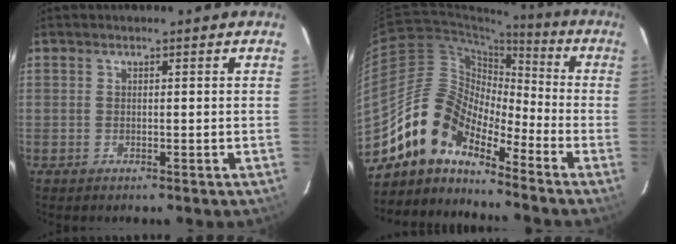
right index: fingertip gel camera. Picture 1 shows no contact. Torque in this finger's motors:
{"motor_torque": [0.62, -0.62, 0.74, 0.08]}